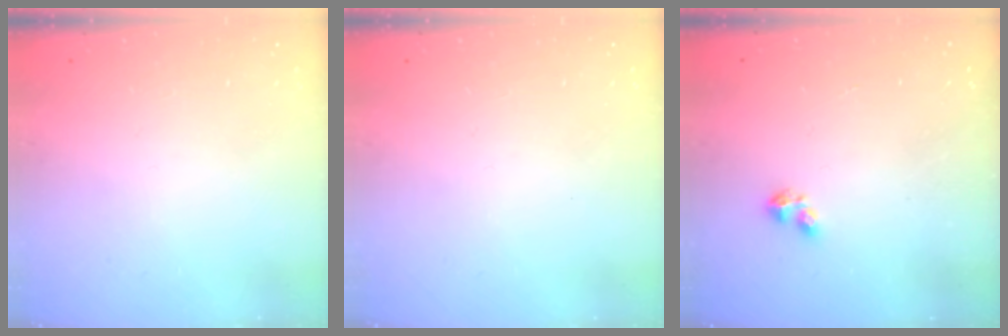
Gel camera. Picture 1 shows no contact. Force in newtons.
{"total": 0.0}
{"total": 2.2, "press": 2.2, "slide": 0.4}